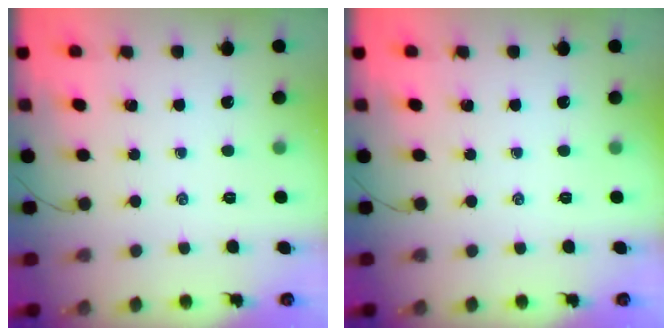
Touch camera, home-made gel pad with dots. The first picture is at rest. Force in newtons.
{"total": 0.0}